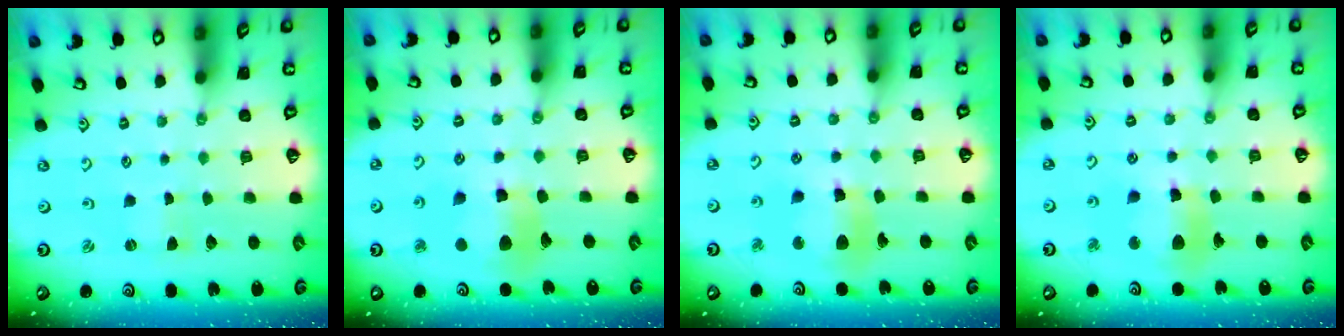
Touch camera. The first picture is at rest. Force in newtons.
{"total": 12.9, "press": 12.8, "slide": 1.7}
{"total": 11.4, "press": 11.3, "slide": 1.4}
{"total": 11.4, "press": 11.3, "slide": 1.4}